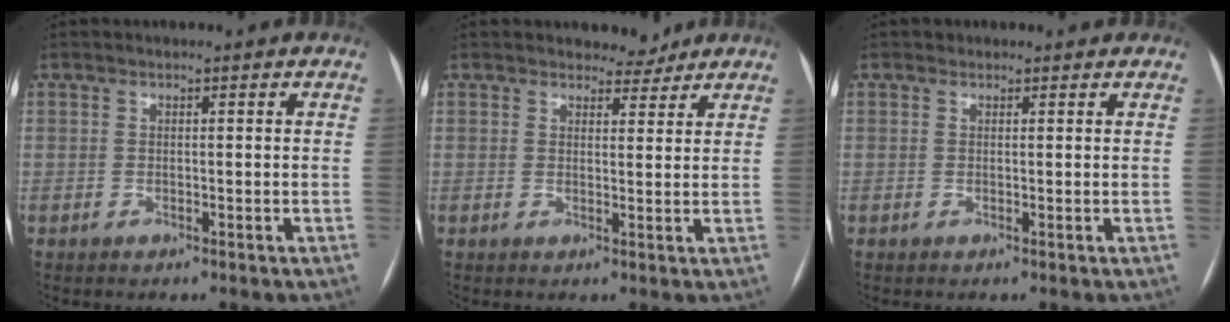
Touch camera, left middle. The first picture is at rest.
{"total": 3.0, "force": [2.7, 1.2, 0.1], "torque": [-0.001, -0.007, 0.034]}
{"total": 1.1, "force": [0.9, 0.8, 0.0], "torque": [0.004, 0.003, 0.006]}